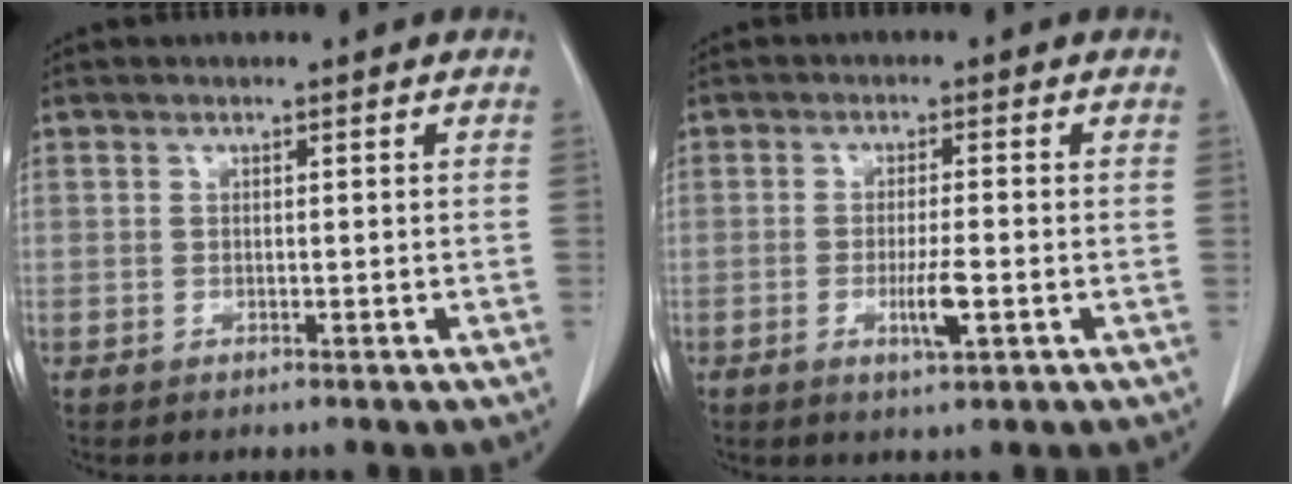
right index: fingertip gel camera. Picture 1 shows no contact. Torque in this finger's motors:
{"motor_torque": [0.74, -0.13, 0.16, 0.04]}